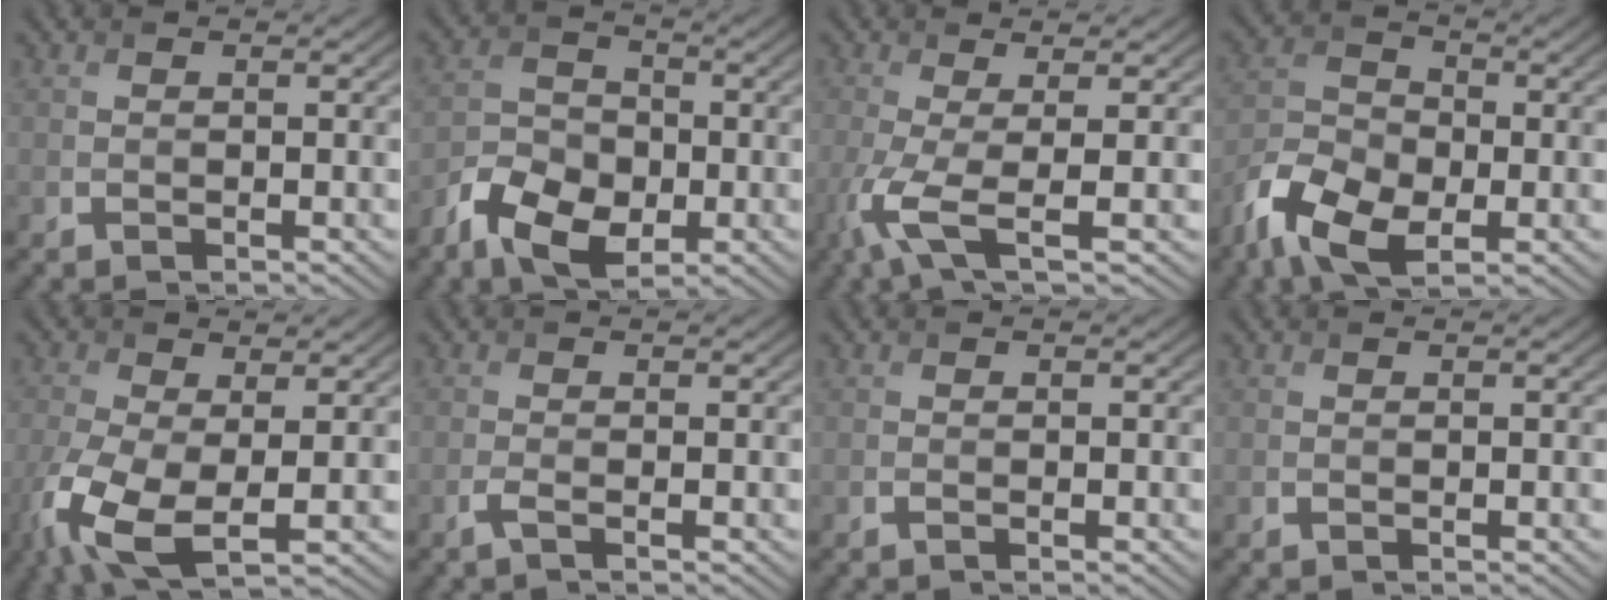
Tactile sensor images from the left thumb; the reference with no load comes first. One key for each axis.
{"total": 7.6, "fx": -3.7, "fy": 5.0, "fz": 4.3, "tx": -0.093, "ty": -0.009, "tz": -0.078}
{"total": 5.3, "fx": -1.7, "fy": 1.0, "fz": 5.0, "tx": -0.112, "ty": -0.008, "tz": -0.045}
{"total": 9.7, "fx": -5.2, "fy": 5.3, "fz": 6.1, "tx": -0.133, "ty": -0.014, "tz": -0.113}
{"total": 9.4, "fx": -3.1, "fy": 4.3, "fz": 7.7, "tx": -0.199, "ty": -0.028, "tz": -0.060}
{"total": 1.3, "fx": -0.6, "fy": 0.1, "fz": 1.1, "tx": -0.027, "ty": 0.001, "tz": -0.018}
{"total": 0.0}
{"total": 0.0}